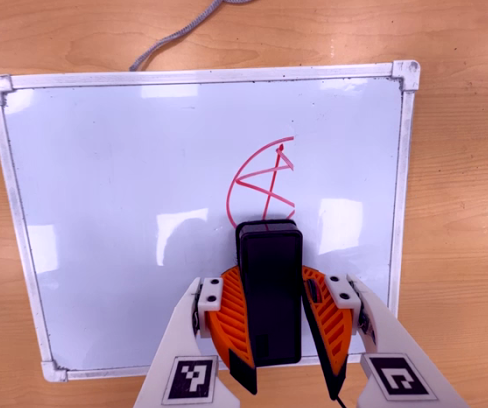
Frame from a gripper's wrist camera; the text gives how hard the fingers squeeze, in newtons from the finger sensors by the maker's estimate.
{"total": 9.0, "left": 9.0, "right": 9.1}